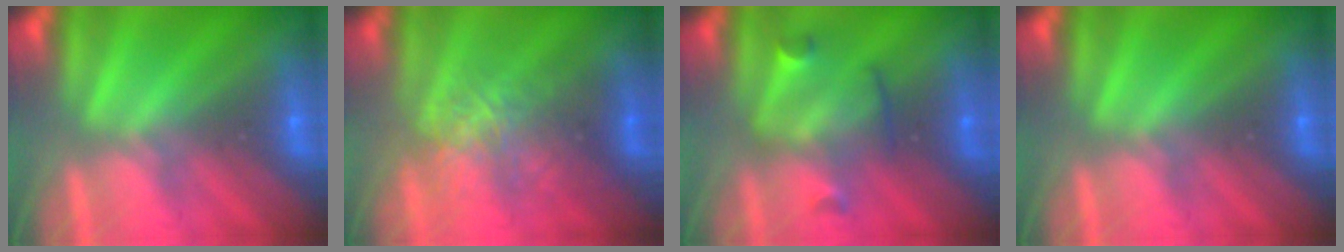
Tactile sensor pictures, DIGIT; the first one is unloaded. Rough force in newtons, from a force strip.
{"total": 2.4}
{"total": 3.0}
{"total": 0.0}